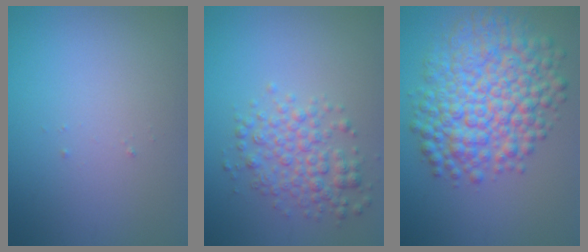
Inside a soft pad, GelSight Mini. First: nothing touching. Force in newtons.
{"total": 3.5, "press": 3.5, "slide": 0.1}
{"total": 9.5, "press": 9.5, "slide": 0.3}